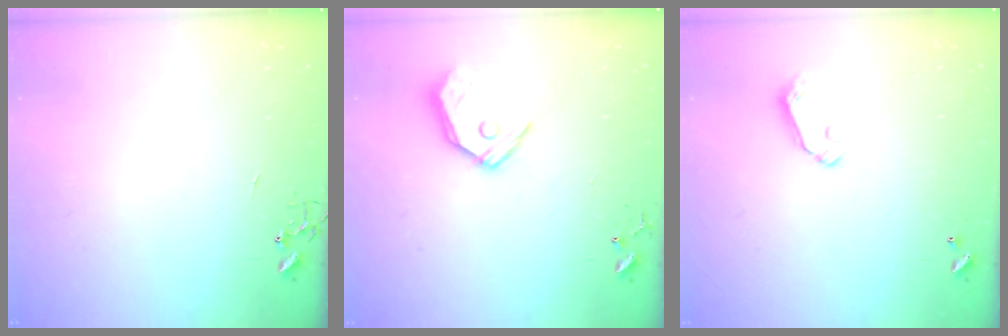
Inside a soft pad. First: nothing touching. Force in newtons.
{"total": 12.4, "press": 12.2, "slide": 1.9}
{"total": 6.2, "press": 6.2, "slide": 0.6}